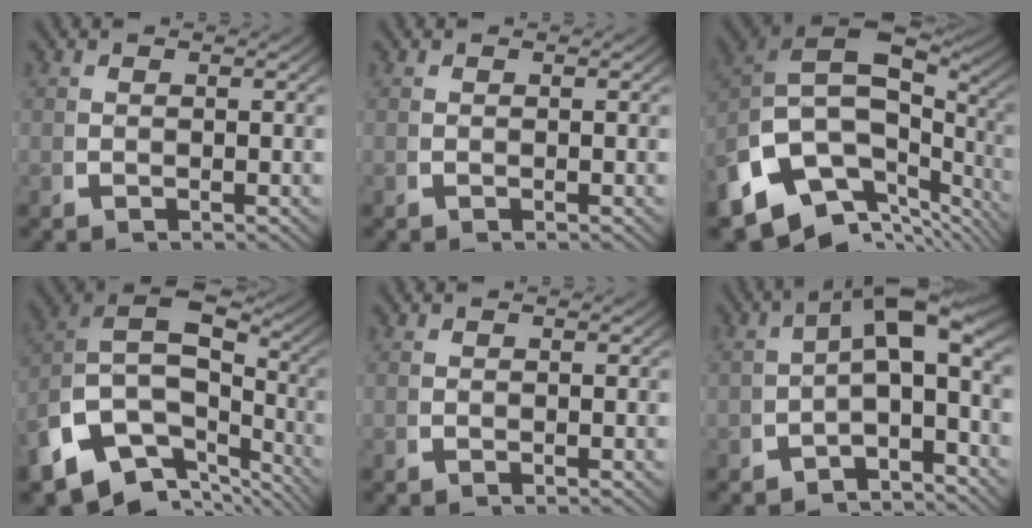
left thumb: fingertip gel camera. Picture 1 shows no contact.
{"total": 0.0}
{"total": 18.6, "force": [-4.7, 12.6, 12.9], "torque": [-0.279, -0.061, -0.051]}
{"total": 14.9, "force": [-2.0, 10.4, 10.6], "torque": [-0.232, -0.047, -0.018]}
{"total": 0.0}
{"total": 7.5, "force": [0.2, 4.0, 6.4], "torque": [-0.091, 0.001, -0.003]}